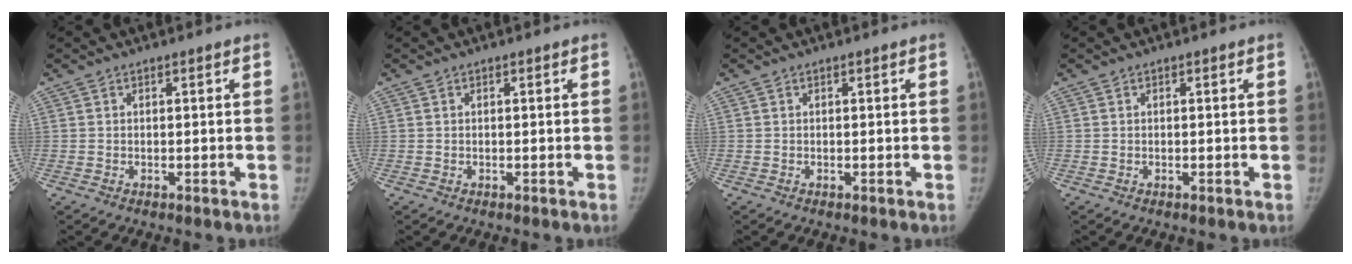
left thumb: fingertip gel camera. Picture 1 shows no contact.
{"total": 0.0}
{"total": 0.0}
{"total": 0.0}